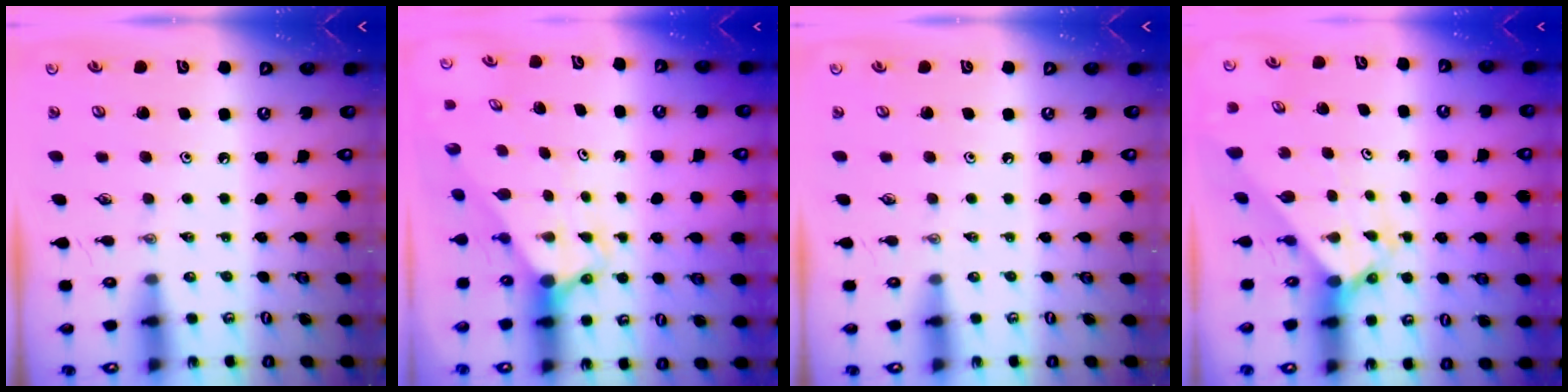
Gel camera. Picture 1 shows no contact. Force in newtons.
{"total": 2.7, "press": 2.7, "slide": 0.0}
{"total": 0.0}
{"total": 2.3, "press": 2.3, "slide": 0.2}